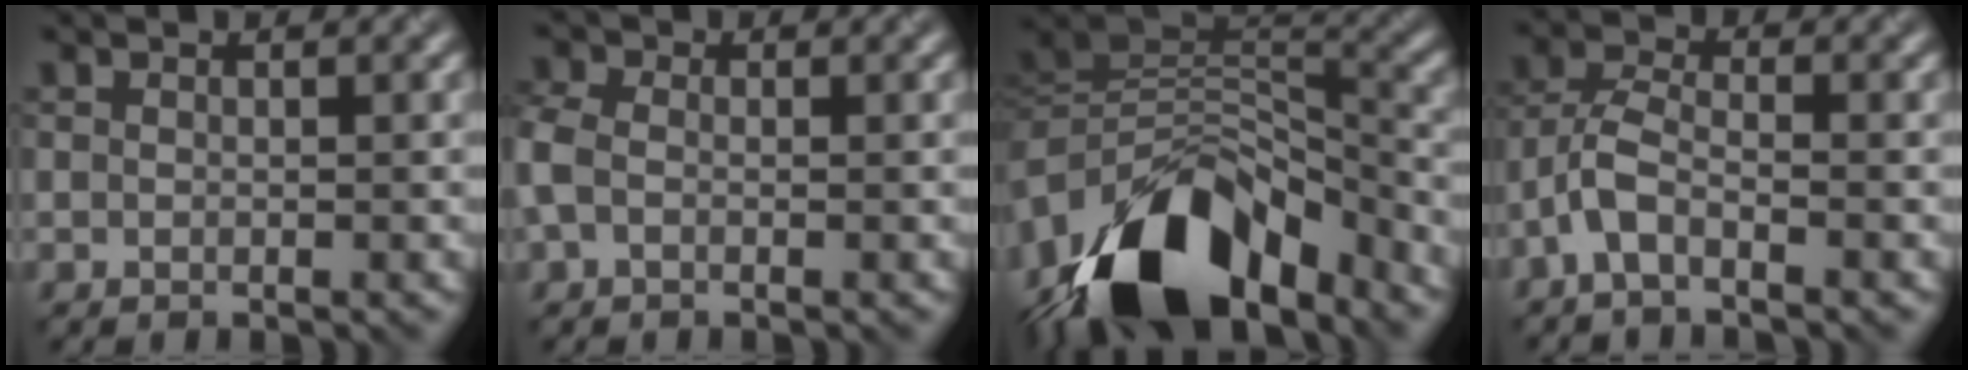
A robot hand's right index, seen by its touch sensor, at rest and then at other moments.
{"total": 2.1, "force": [-0.4, 1.6, 1.3], "torque": [-0.043, 0.004, -0.019]}
{"total": 13.4, "force": [-8.2, 6.4, 8.4], "torque": [-0.155, 0.005, -0.138]}
{"total": 2.8, "force": [-1.8, 0.9, 2.0], "torque": [-0.045, 0.009, -0.046]}